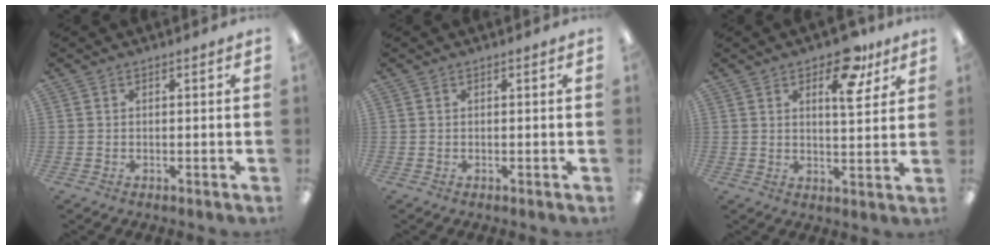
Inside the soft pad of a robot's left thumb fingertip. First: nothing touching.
{"total": 0.0}
{"total": 11.5, "force": [6.8, 5.2, 7.8], "torque": [-0.095, -0.027, 0.109]}